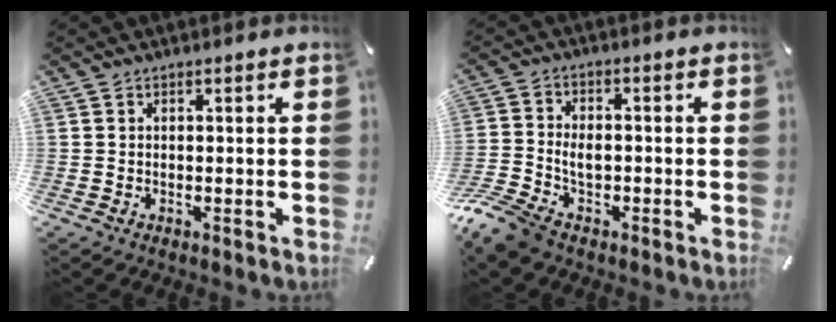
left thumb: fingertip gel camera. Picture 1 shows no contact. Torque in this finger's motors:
{"motor_torque": [-0.30, 1.71, 0.51, 0.51, 0.11]}